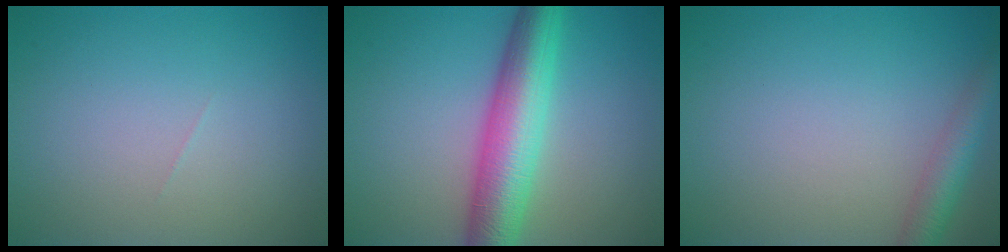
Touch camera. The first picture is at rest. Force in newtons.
{"total": 7.6, "press": 7.6, "slide": 0.1}
{"total": 3.0, "press": 3.0, "slide": 0.1}